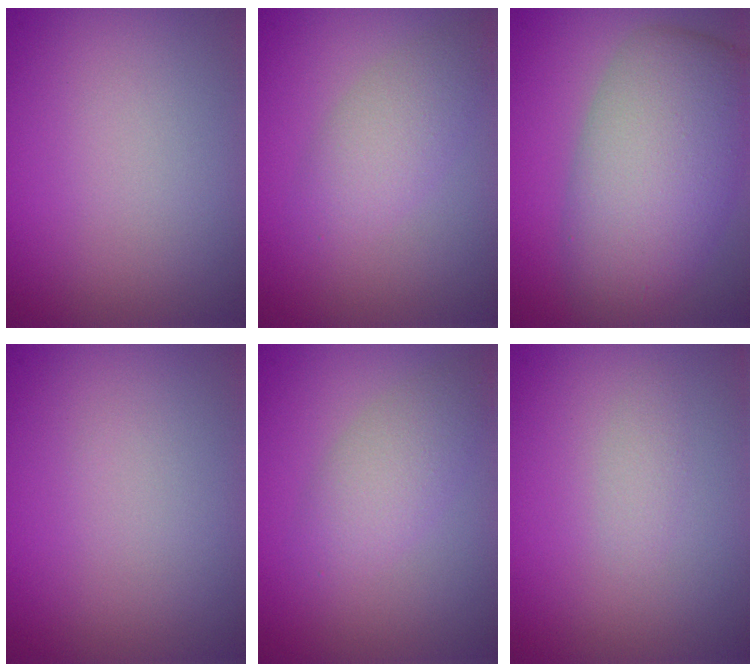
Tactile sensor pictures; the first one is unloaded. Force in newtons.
{"total": 2.8, "press": 2.8, "slide": 0.2}
{"total": 8.9, "press": 8.8, "slide": 0.8}
{"total": 0.0}
{"total": 2.8, "press": 2.8, "slide": 0.2}
{"total": 0.9, "press": 0.9, "slide": 0.1}